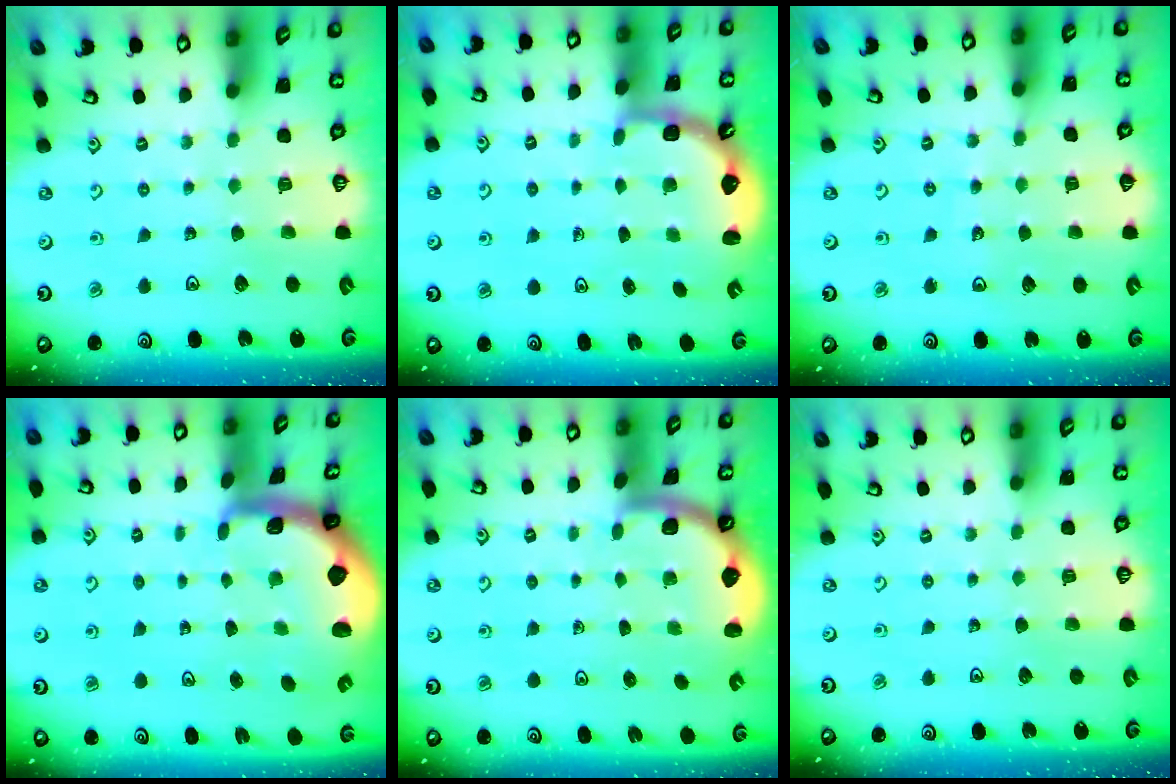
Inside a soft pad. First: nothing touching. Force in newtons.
{"total": 2.5, "press": 2.1, "slide": 1.3}
{"total": 5.4, "press": 4.7, "slide": 2.7}
{"total": 2.7, "press": 1.7, "slide": 2.1}
{"total": 1.6, "press": 1.6, "slide": 0.1}
{"total": 0.0}